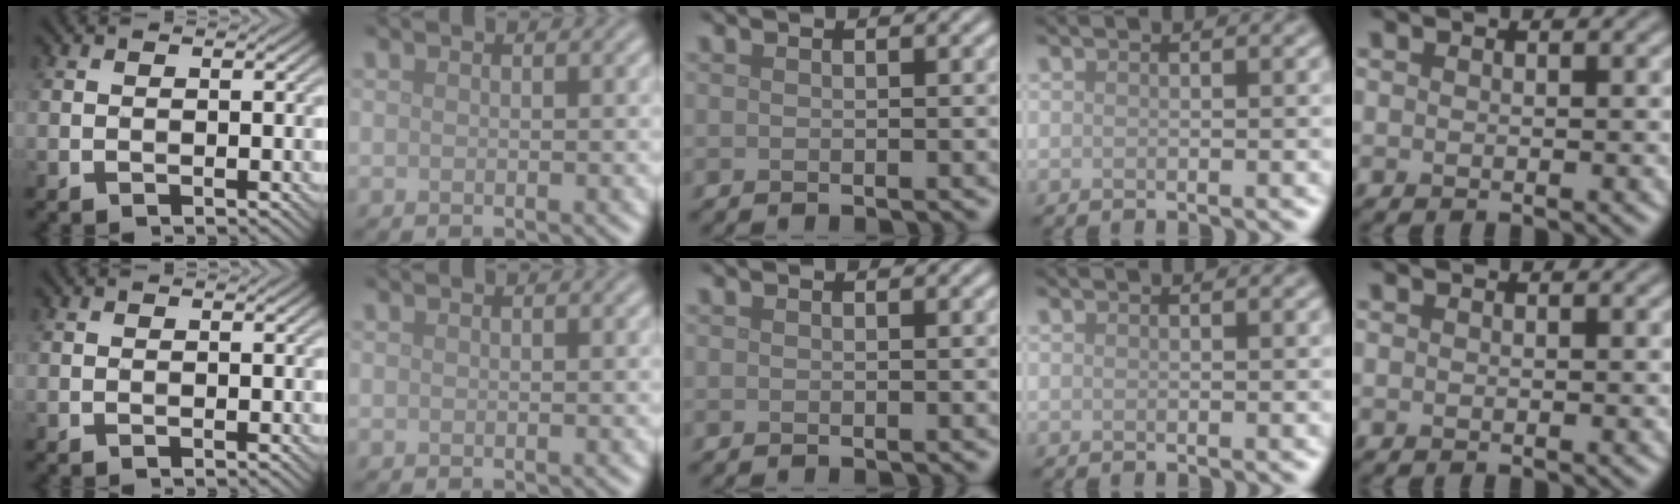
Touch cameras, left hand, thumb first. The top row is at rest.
{}